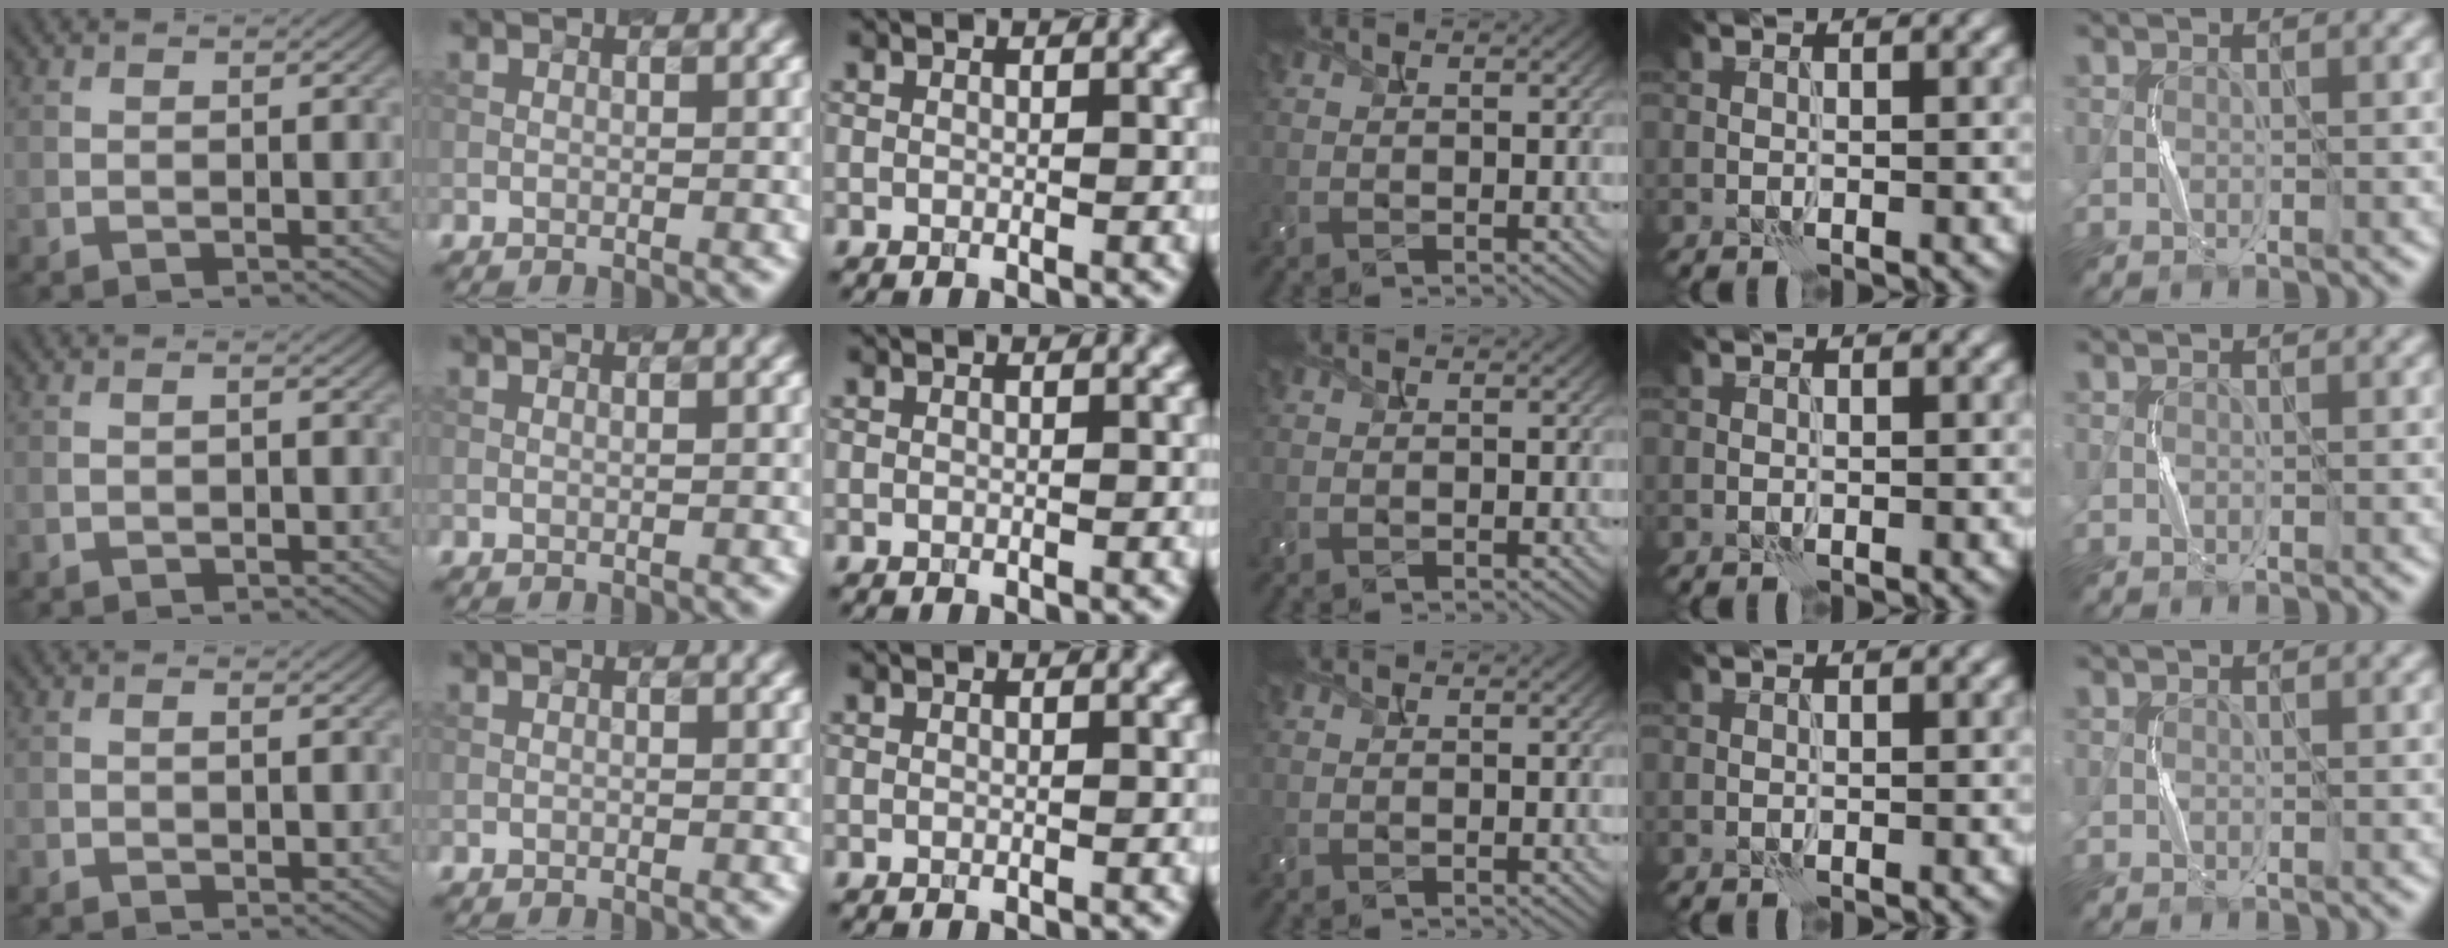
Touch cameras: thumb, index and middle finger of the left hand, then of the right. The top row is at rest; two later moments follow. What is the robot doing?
{"motion": "squeeze", "object": "bubble wrap"}